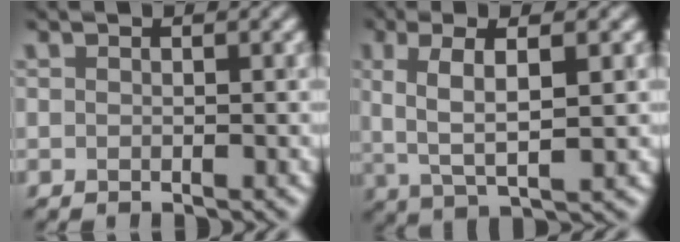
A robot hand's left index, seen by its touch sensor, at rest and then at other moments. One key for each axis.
{"total": 3.7, "fx": 0.4, "fy": 0.1, "fz": 3.7, "tx": -0.102, "ty": -0.013, "tz": 0.048}